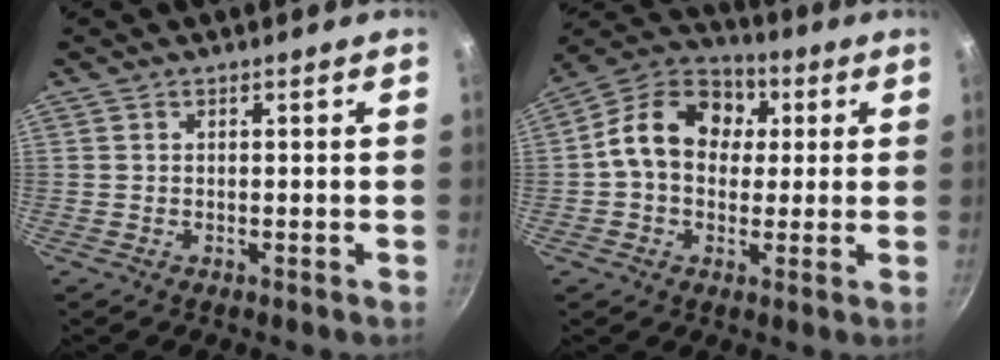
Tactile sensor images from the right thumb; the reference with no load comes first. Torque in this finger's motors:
{"motor_torque": [-0.56, 1.84, 0.84, -0.65, 0.34]}